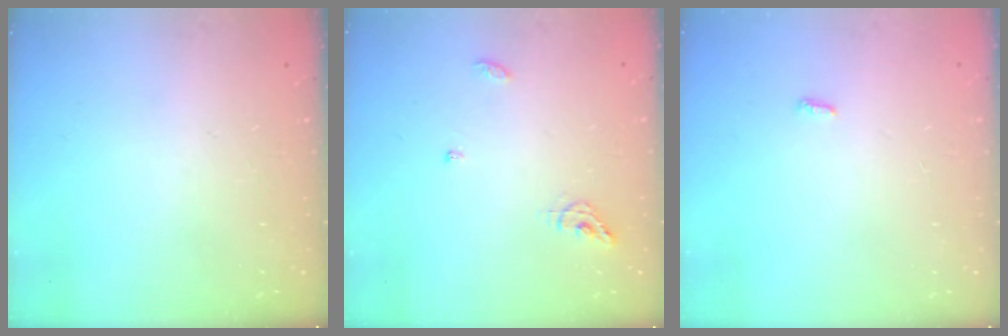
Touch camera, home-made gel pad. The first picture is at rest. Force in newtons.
{"total": 7.0, "press": 6.9, "slide": 0.8}
{"total": 3.3, "press": 3.3, "slide": 0.6}